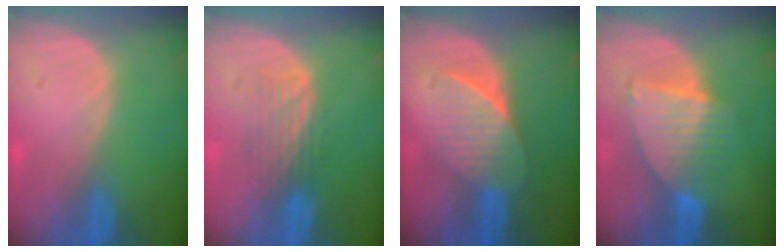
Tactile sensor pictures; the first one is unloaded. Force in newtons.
{"total": 4.3, "press": 3.7, "slide": 2.2}
{"total": 6.9, "press": 6.3, "slide": 2.9}
{"total": 7.0, "press": 6.8, "slide": 1.6}